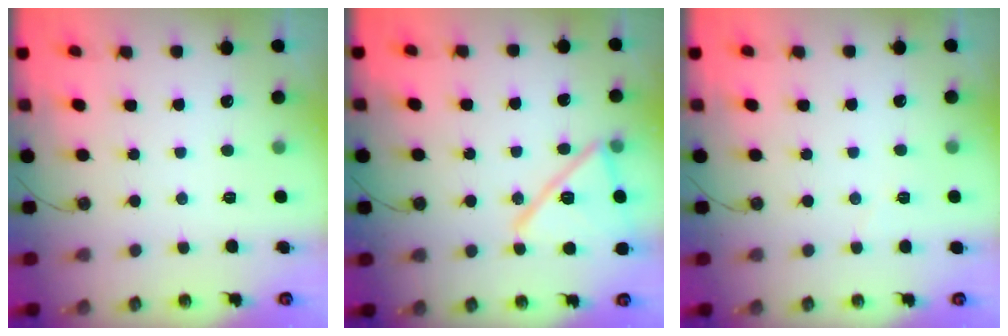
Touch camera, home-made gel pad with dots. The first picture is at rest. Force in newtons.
{"total": 16.8, "press": 16.8, "slide": 0.3}
{"total": 2.6, "press": 2.5, "slide": 0.8}